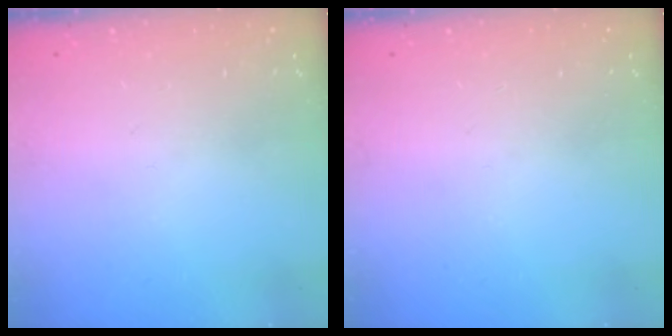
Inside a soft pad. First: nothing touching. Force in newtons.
{"total": 0.0}